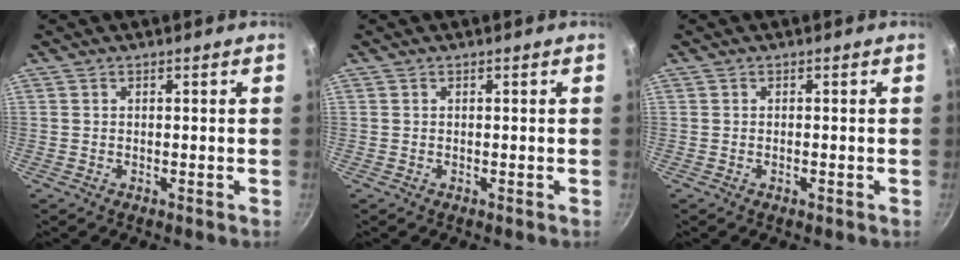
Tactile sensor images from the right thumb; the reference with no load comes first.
{"total": 0.0}
{"total": 0.8, "force": [-0.4, 0.3, 0.6], "torque": [-0.011, 0.002, -0.007]}